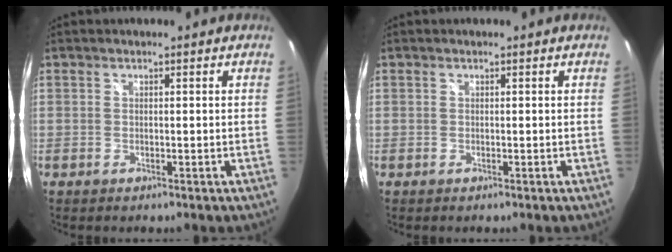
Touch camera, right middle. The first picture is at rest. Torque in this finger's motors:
{"motor_torque": [-0.03, -0.03, -0.03, 0.00]}